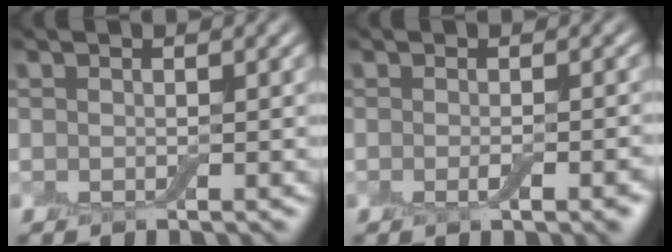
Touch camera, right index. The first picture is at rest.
{"total": 2.8, "force": [-1.0, 0.7, 2.5], "torque": [-0.033, -0.003, -0.016]}